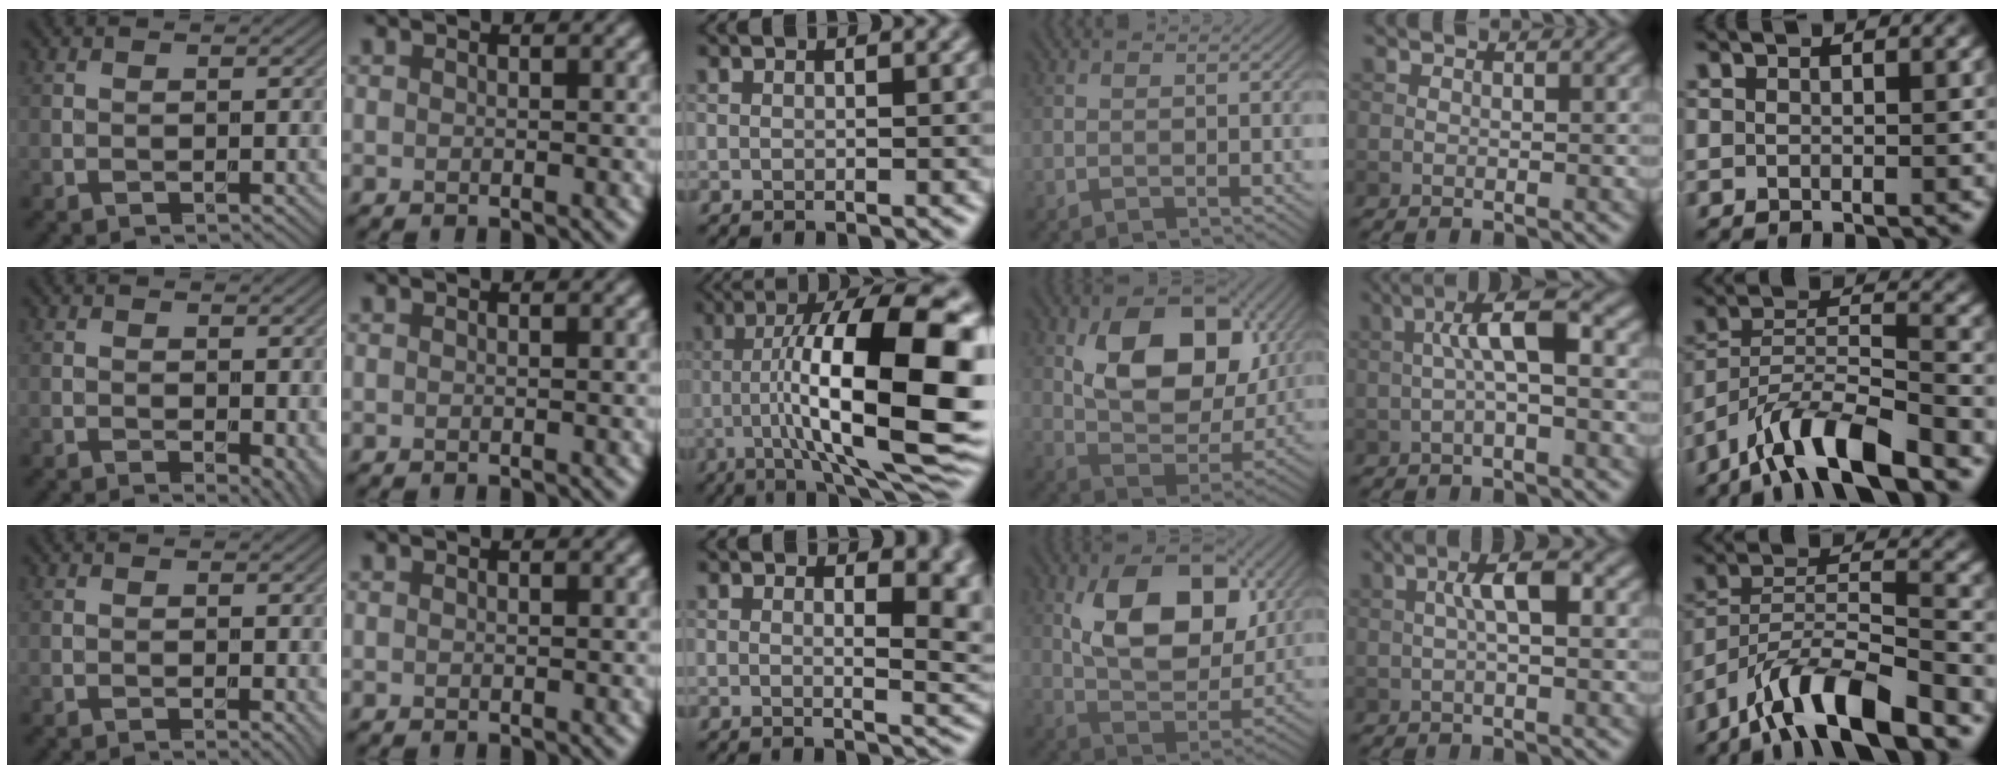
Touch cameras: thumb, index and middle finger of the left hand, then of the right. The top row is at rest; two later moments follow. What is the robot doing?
{"motion": "unscrew", "object": "dispenser bottle"}